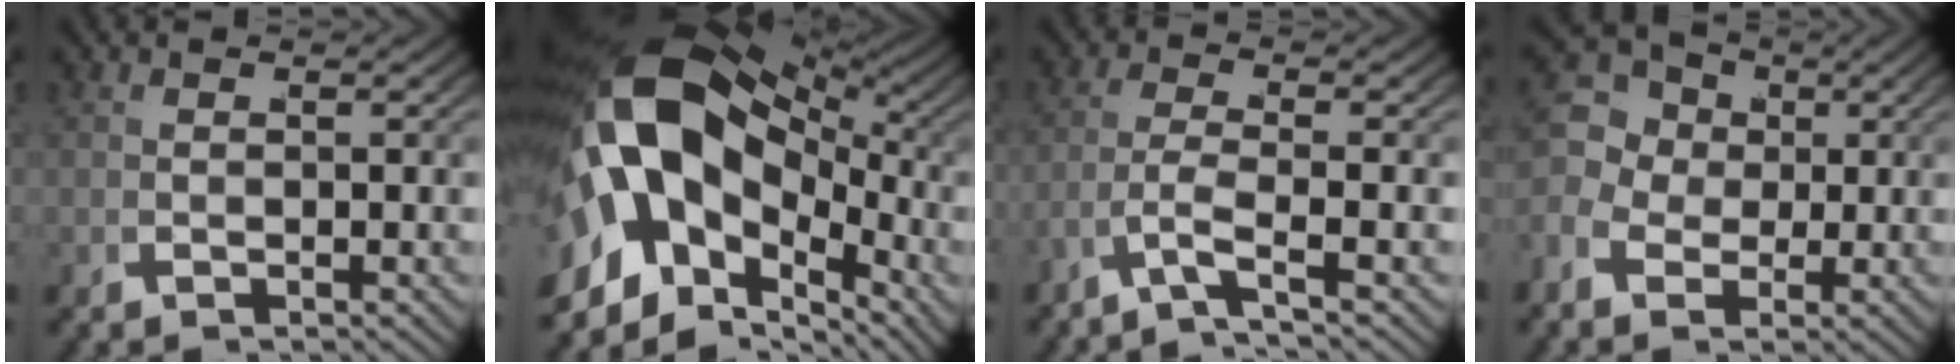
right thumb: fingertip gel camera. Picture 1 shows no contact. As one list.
[{"total": 20.5, "force": [0.1, 14.1, 15.0], "torque": [-0.310, -0.049, 0.021]}, {"total": 3.9, "force": [-1.8, 1.0, 3.3], "torque": [-0.091, -0.018, -0.025]}, {"total": 6.9, "force": [1.6, 5.5, 3.8], "torque": [-0.074, -0.007, 0.020]}]